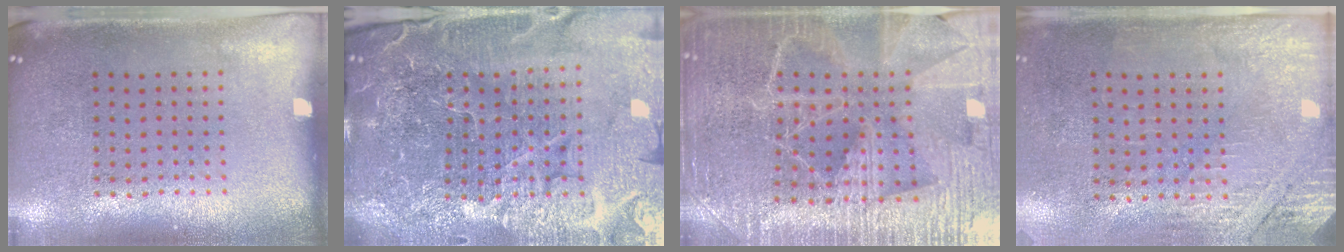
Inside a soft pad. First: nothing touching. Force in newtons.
{"total": 6.7, "press": 5.9, "slide": 3.1}
{"total": 4.6, "press": 4.4, "slide": 1.5}
{"total": 2.7, "press": 2.4, "slide": 1.2}